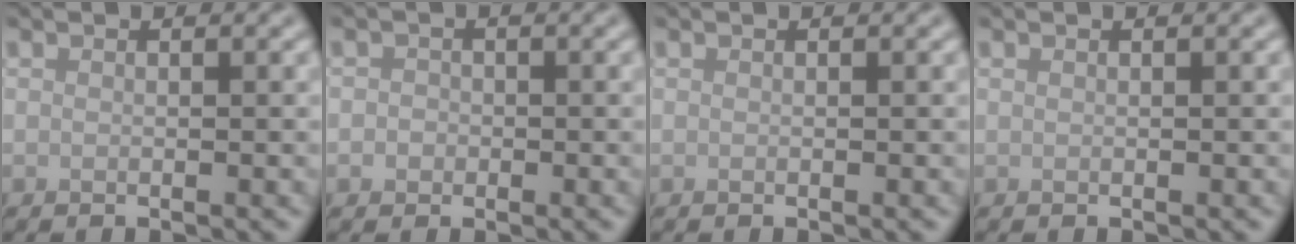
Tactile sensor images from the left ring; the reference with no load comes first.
{"total": 1.2, "force": [-0.2, 1.1, 0.3], "torque": [0.009, -0.004, -0.009]}
{"total": 0.0}
{"total": 0.0}